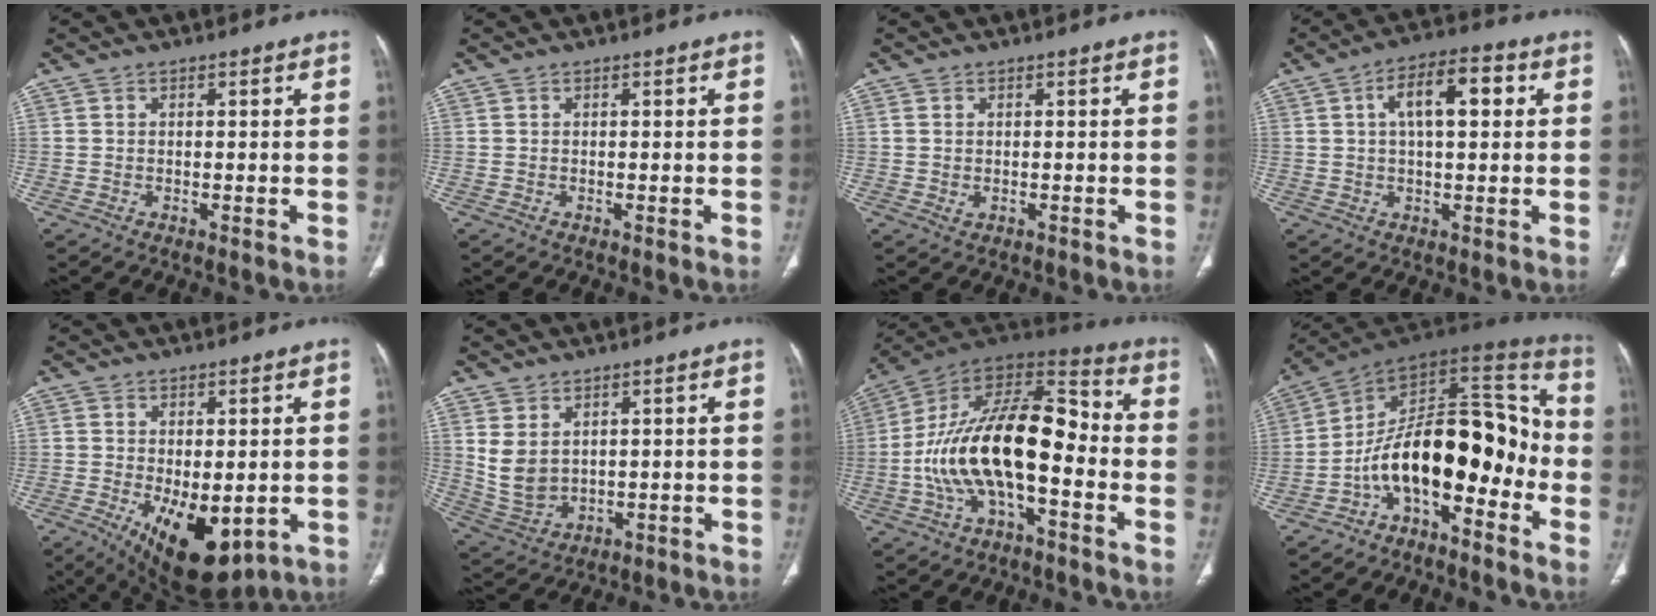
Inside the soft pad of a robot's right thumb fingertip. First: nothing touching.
{"total": 0.0}
{"total": 1.1, "force": [0.0, 0.8, 0.7], "torque": [-0.020, -0.004, 0.007]}
{"total": 10.0, "force": [2.5, 4.3, 8.6], "torque": [-0.132, 0.019, 0.034]}
{"total": 13.7, "force": [-4.1, 7.0, 11.1], "torque": [-0.162, -0.017, -0.039]}
{"total": 7.1, "force": [1.9, 5.1, 4.5], "torque": [-0.083, -0.011, 0.062]}
{"total": 21.6, "force": [-4.1, 10.0, 18.7], "torque": [-0.318, 0.062, -0.073]}
{"total": 18.5, "force": [-6.9, 9.3, 14.4], "torque": [-0.186, 0.114, -0.122]}